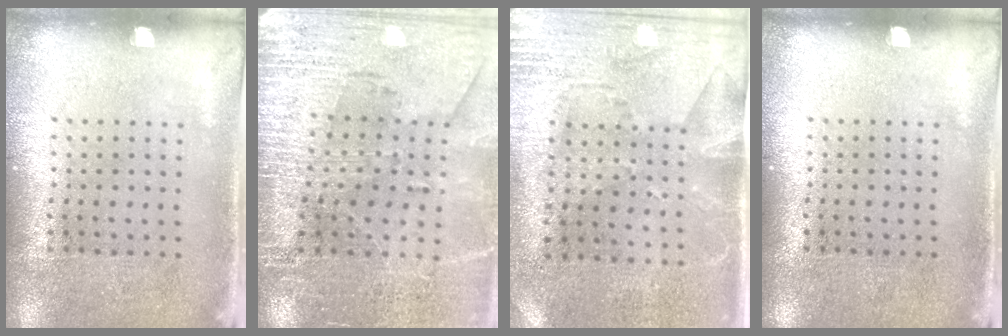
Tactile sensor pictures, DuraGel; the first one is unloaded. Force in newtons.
{"total": 3.1, "press": 3.0, "slide": 0.5}
{"total": 2.8, "press": 2.3, "slide": 1.5}
{"total": 0.0}